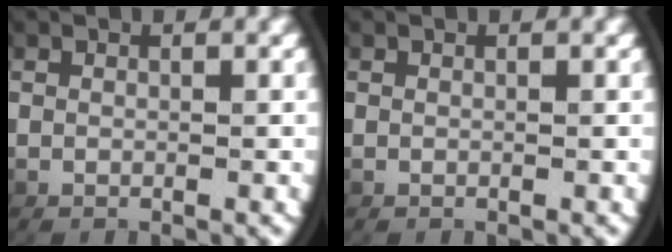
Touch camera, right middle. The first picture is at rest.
{"total": 0.0}